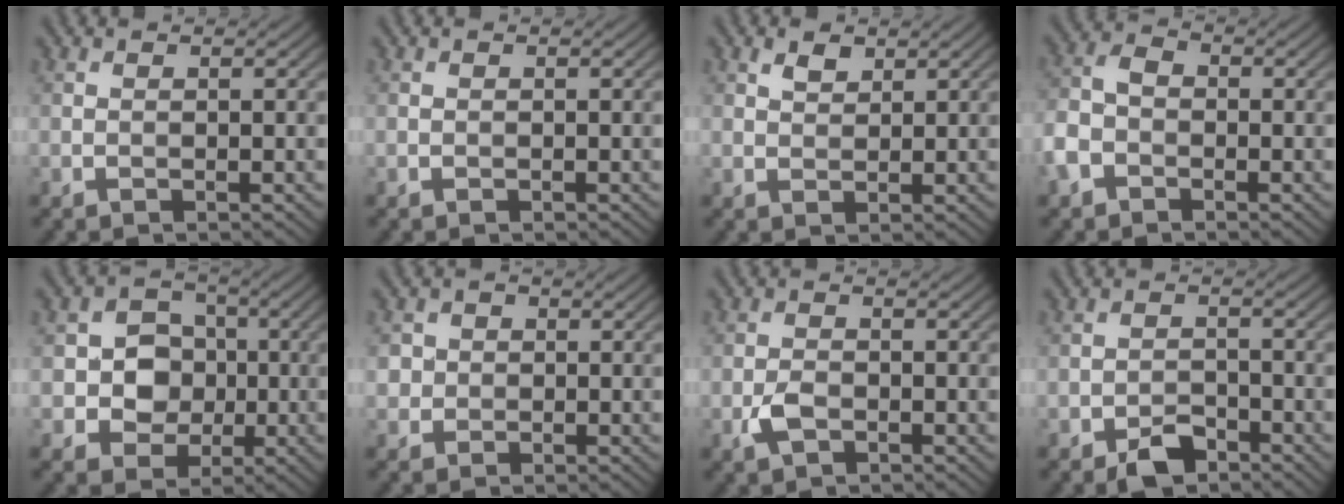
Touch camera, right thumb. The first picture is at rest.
{"total": 0.0}
{"total": 1.8, "force": [1.3, 0.9, 1.0], "torque": [-0.021, 0.002, 0.025]}
{"total": 4.7, "force": [-2.3, 3.3, 2.5], "torque": [-0.067, 0.003, -0.061]}
{"total": 6.9, "force": [-0.6, 6.1, 3.1], "torque": [-0.054, 0.003, -0.032]}
{"total": 2.7, "force": [0.3, 2.6, 0.6], "torque": [-0.013, -0.001, 0.002]}
{"total": 2.6, "force": [-1.2, 1.5, 1.7], "torque": [-0.039, -0.002, -0.027]}
{"total": 3.6, "force": [-2.6, 1.7, 1.7], "torque": [-0.027, 0.001, -0.053]}